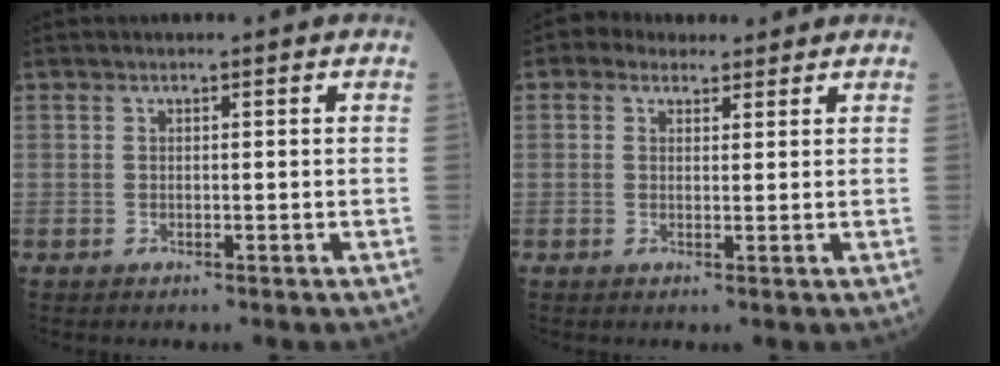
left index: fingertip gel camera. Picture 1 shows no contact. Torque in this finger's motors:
{"motor_torque": [-0.15, -0.44, -0.71, 0.01]}